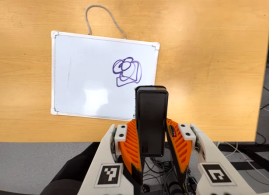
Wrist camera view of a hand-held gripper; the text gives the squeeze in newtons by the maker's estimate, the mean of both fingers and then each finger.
{"total": 5.0, "left": 3.4, "right": 6.5}